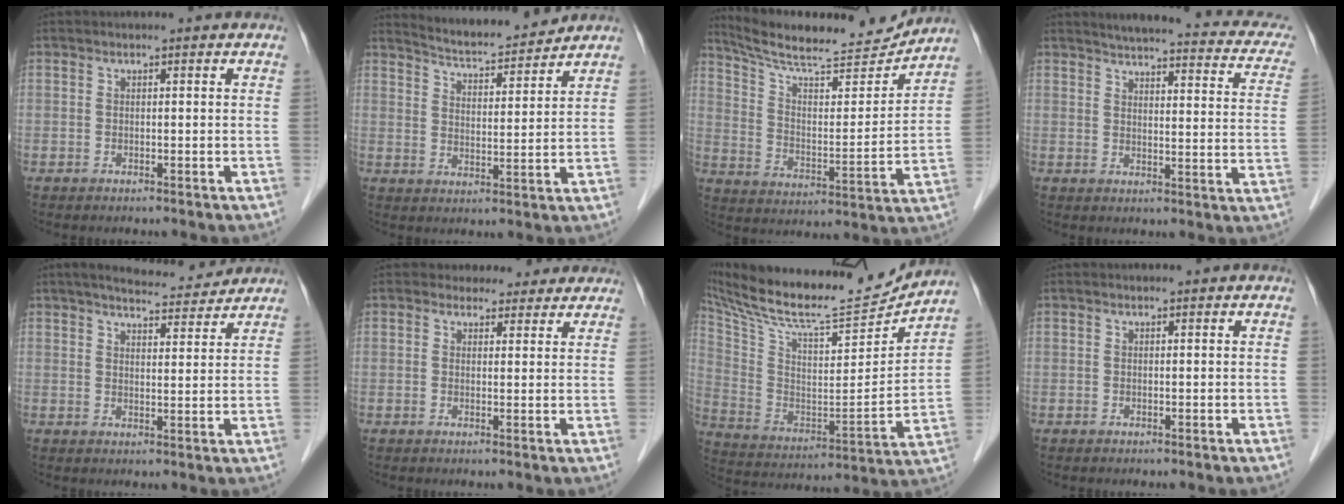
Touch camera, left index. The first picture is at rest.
{"total": 9.0, "force": [8.8, -0.1, 1.7], "torque": [-0.042, -0.002, 0.143]}
{"total": 16.2, "force": [15.3, 1.5, 5.0], "torque": [-0.091, -0.014, 0.240]}
{"total": 20.3, "force": [17.4, 4.5, 9.3], "torque": [-0.102, -0.009, 0.187]}
{"total": 8.2, "force": [7.6, 1.2, 3.0], "torque": [-0.048, 0.010, 0.104]}
{"total": 5.0, "force": [4.4, 2.4, 0.3], "torque": [0.009, 0.004, 0.042]}
{"total": 24.3, "force": [22.3, 2.8, 9.2], "torque": [-0.186, -0.040, 0.355]}
{"total": 0.0}